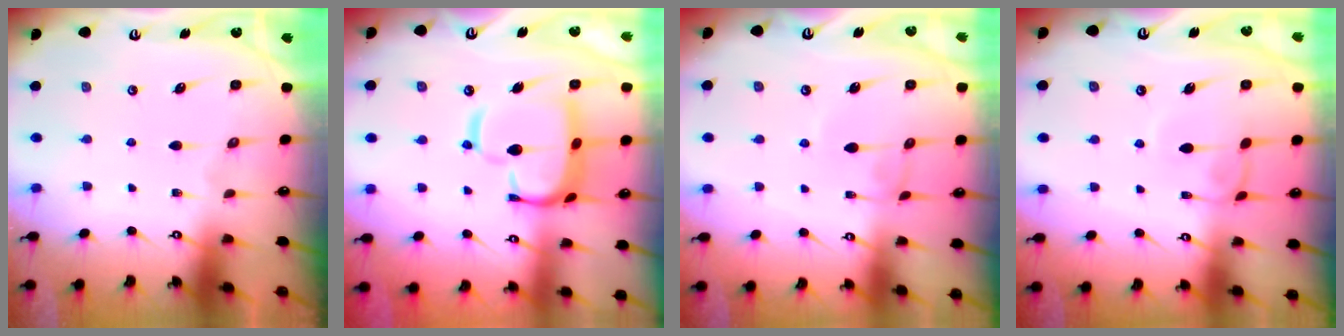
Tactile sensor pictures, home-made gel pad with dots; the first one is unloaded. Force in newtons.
{"total": 12.2, "press": 12.1, "slide": 1.2}
{"total": 1.4, "press": 1.4, "slide": 0.1}
{"total": 0.6, "press": 0.4, "slide": 0.4}